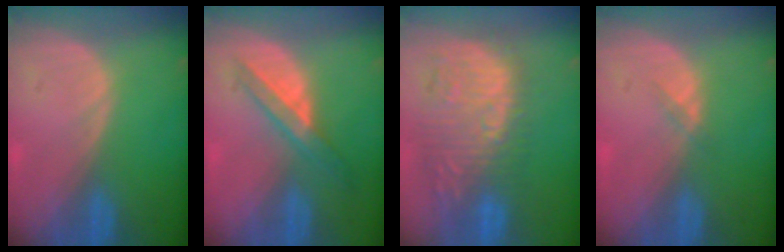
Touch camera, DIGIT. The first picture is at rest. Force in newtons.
{"total": 5.9, "press": 5.3, "slide": 2.6}
{"total": 11.8, "press": 11.1, "slide": 4.0}
{"total": 1.3, "press": 0.9, "slide": 0.9}